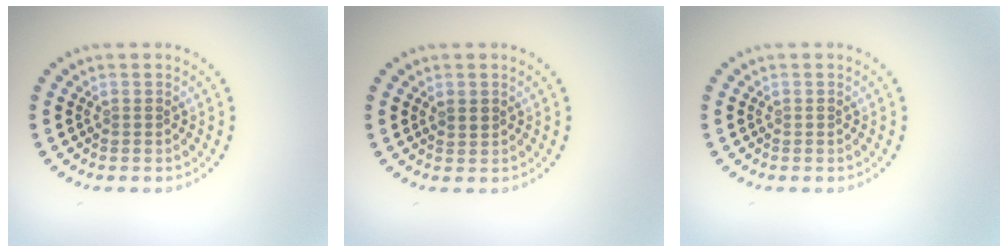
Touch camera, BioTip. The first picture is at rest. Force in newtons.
{"total": 1.0, "press": 0.9, "slide": 0.4}
{"total": 0.0}